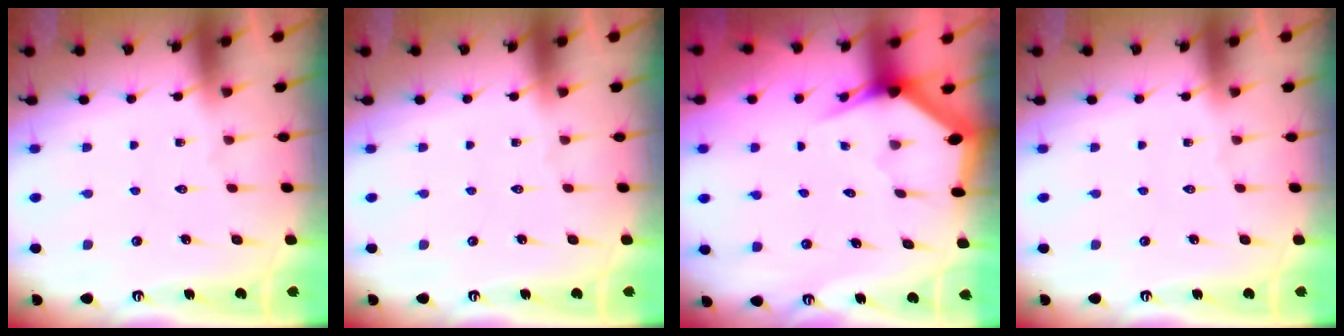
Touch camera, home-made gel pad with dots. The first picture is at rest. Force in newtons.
{"total": 0.0}
{"total": 3.3, "press": 3.3, "slide": 0.0}
{"total": 0.0}